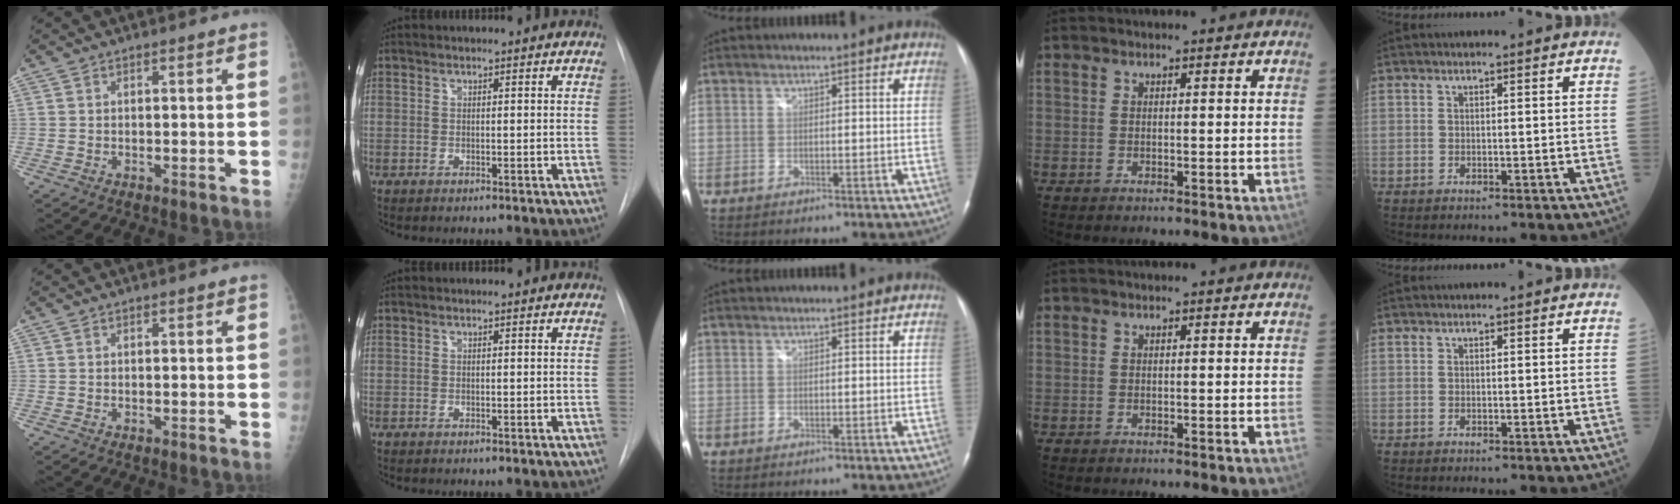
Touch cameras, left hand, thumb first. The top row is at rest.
{}